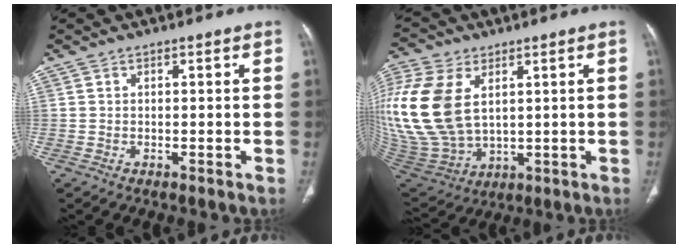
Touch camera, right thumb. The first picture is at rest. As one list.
[{"total": 23.4, "force": [5.1, 15.1, 17.1], "torque": [-0.404, -0.016, 0.115]}]